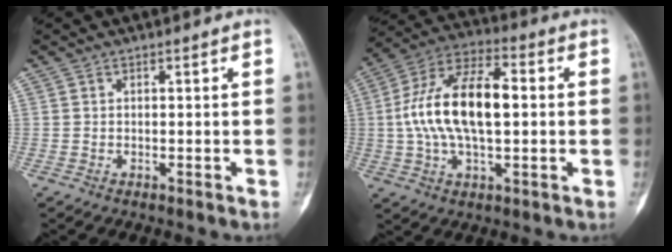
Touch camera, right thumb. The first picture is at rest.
{"total": 17.6, "force": [0.8, 8.6, 15.4], "torque": [-0.289, 0.028, 0.009]}